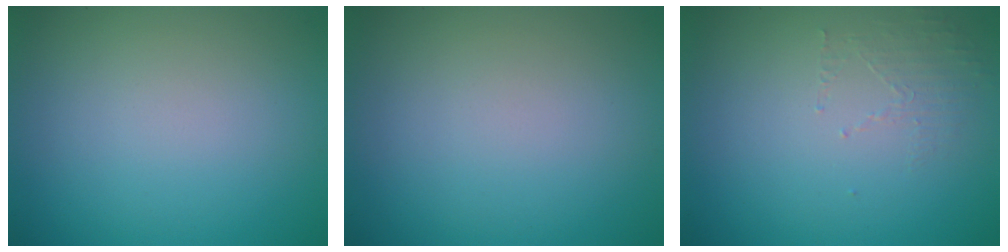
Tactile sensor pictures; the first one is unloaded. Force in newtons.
{"total": 0.0}
{"total": 1.4, "press": 0.4, "slide": 1.4}